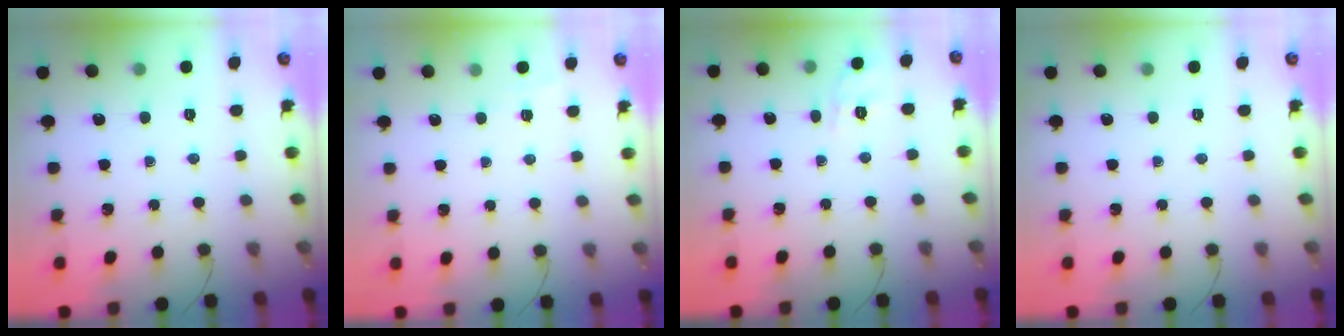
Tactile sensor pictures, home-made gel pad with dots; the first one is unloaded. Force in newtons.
{"total": 4.3, "press": 4.1, "slide": 1.2}
{"total": 1.9, "press": 0.8, "slide": 1.6}
{"total": 0.0}